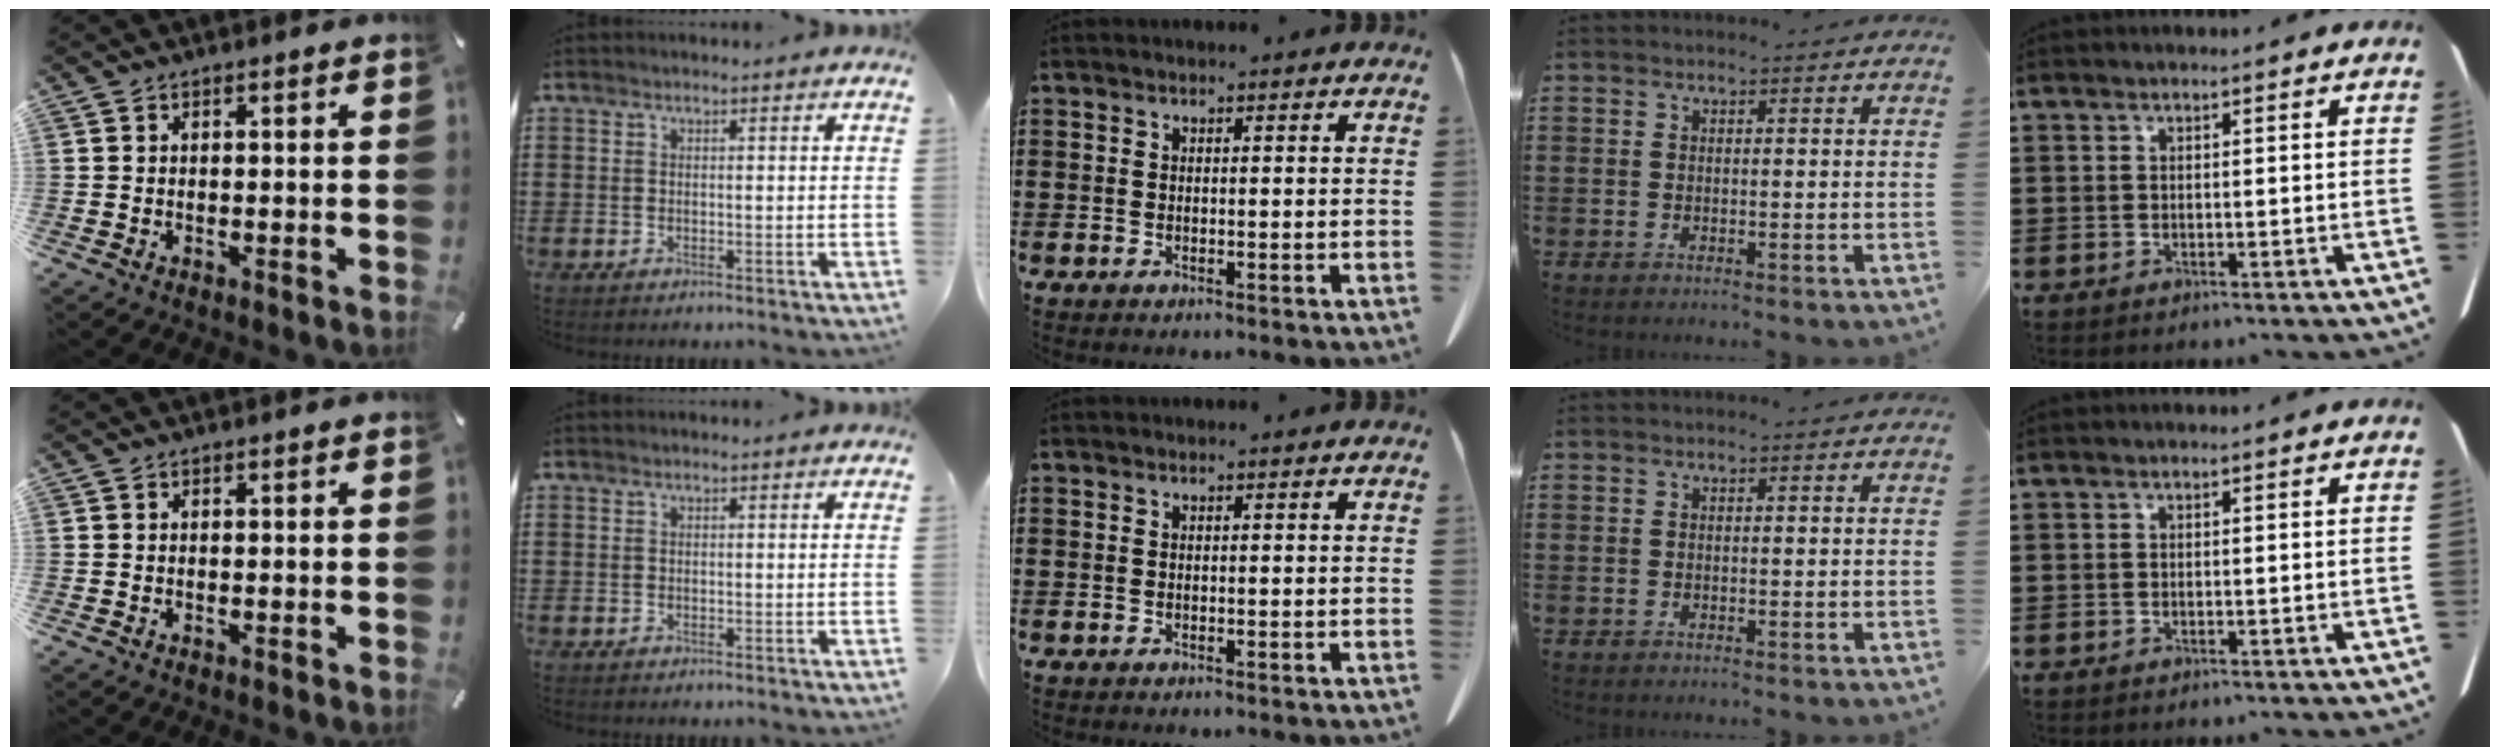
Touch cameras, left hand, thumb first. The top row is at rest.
{}